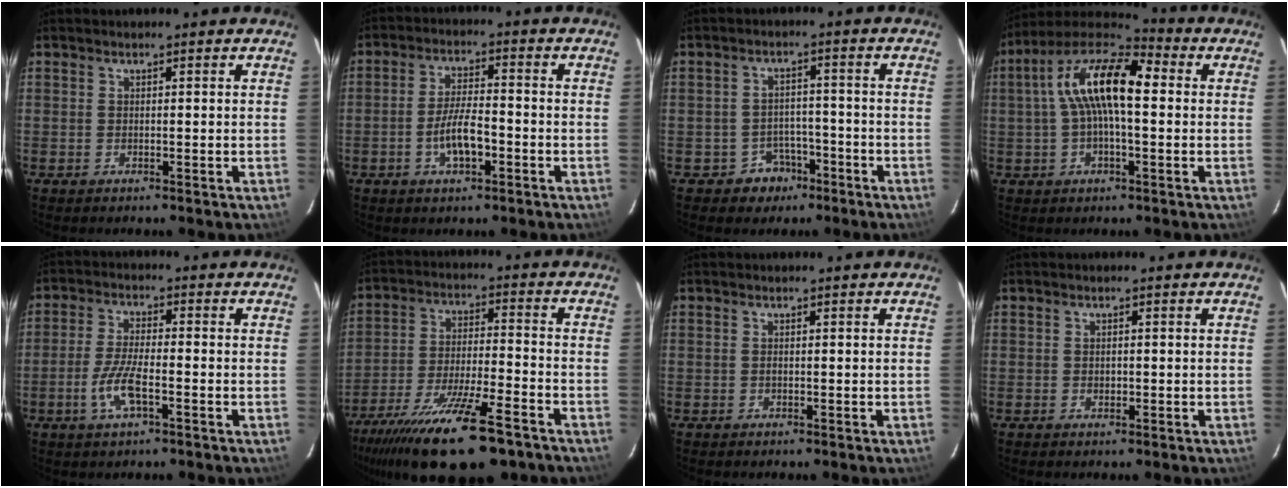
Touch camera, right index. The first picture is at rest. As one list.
[{"total": 6.5, "force": [-2.5, 2.1, 5.6], "torque": [-0.111, 0.003, -0.043]}, {"total": 5.4, "force": [-3.4, 4.2, 0.7], "torque": [-0.025, 0.022, -0.041]}, {"total": 14.5, "force": [2.0, 5.5, 13.3], "torque": [-0.243, 0.029, 0.022]}, {"total": 6.8, "force": [-2.7, 1.9, 5.9], "torque": [-0.128, -0.002, -0.056]}, {"total": 21.1, "force": [-15.7, 5.0, 13.2], "torque": [-0.261, -0.046, -0.256]}, {"total": 0.0}, {"total": 0.9, "force": [-0.1, 0.7, 0.5], "torque": [-0.008, 0.002, 0.000]}]